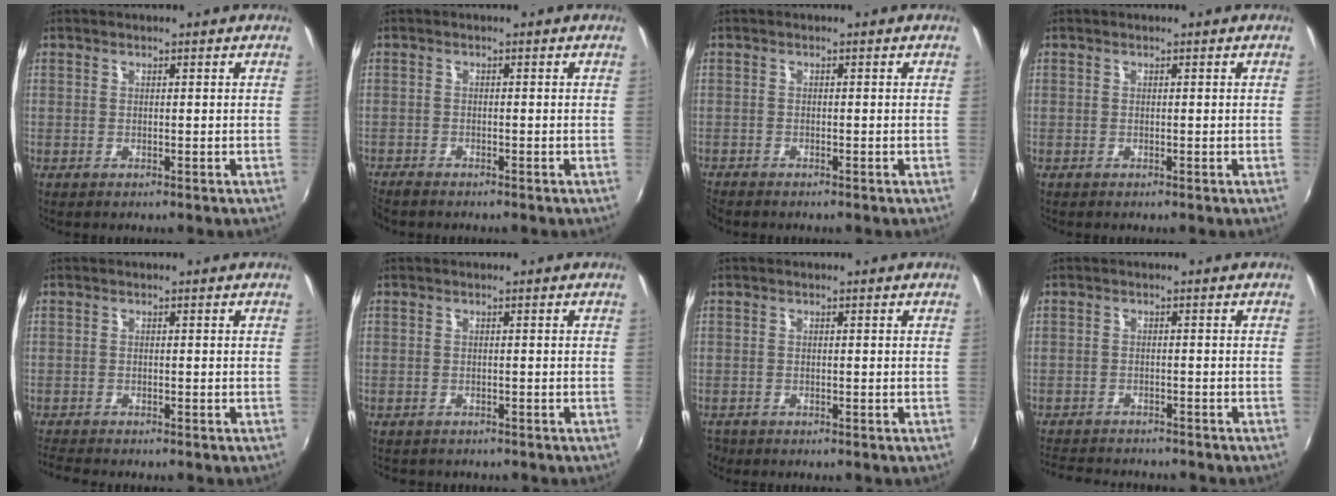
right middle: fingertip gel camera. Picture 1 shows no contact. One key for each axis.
{"total": 2.5, "fx": -2.4, "fy": 0.5, "fz": 0.6, "tx": -0.020, "ty": -0.014, "tz": -0.048}
{"total": 1.7, "fx": -1.7, "fy": 0.4, "fz": 0.2, "tx": -0.011, "ty": -0.009, "tz": -0.036}
{"total": 0.0}
{"total": 3.4, "fx": -3.2, "fy": 0.3, "fz": 1.0, "tx": -0.032, "ty": -0.018, "tz": -0.063}
{"total": 2.0, "fx": -1.8, "fy": 0.9, "fz": 0.4, "tx": -0.013, "ty": -0.008, "tz": -0.024}
{"total": 1.6, "fx": -1.3, "fy": 1.0, "fz": 0.2, "tx": -0.010, "ty": -0.004, "tz": -0.023}
{"total": 8.8, "fx": -8.1, "fy": 2.3, "fz": 2.7, "tx": -0.074, "ty": -0.009, "tz": -0.125}